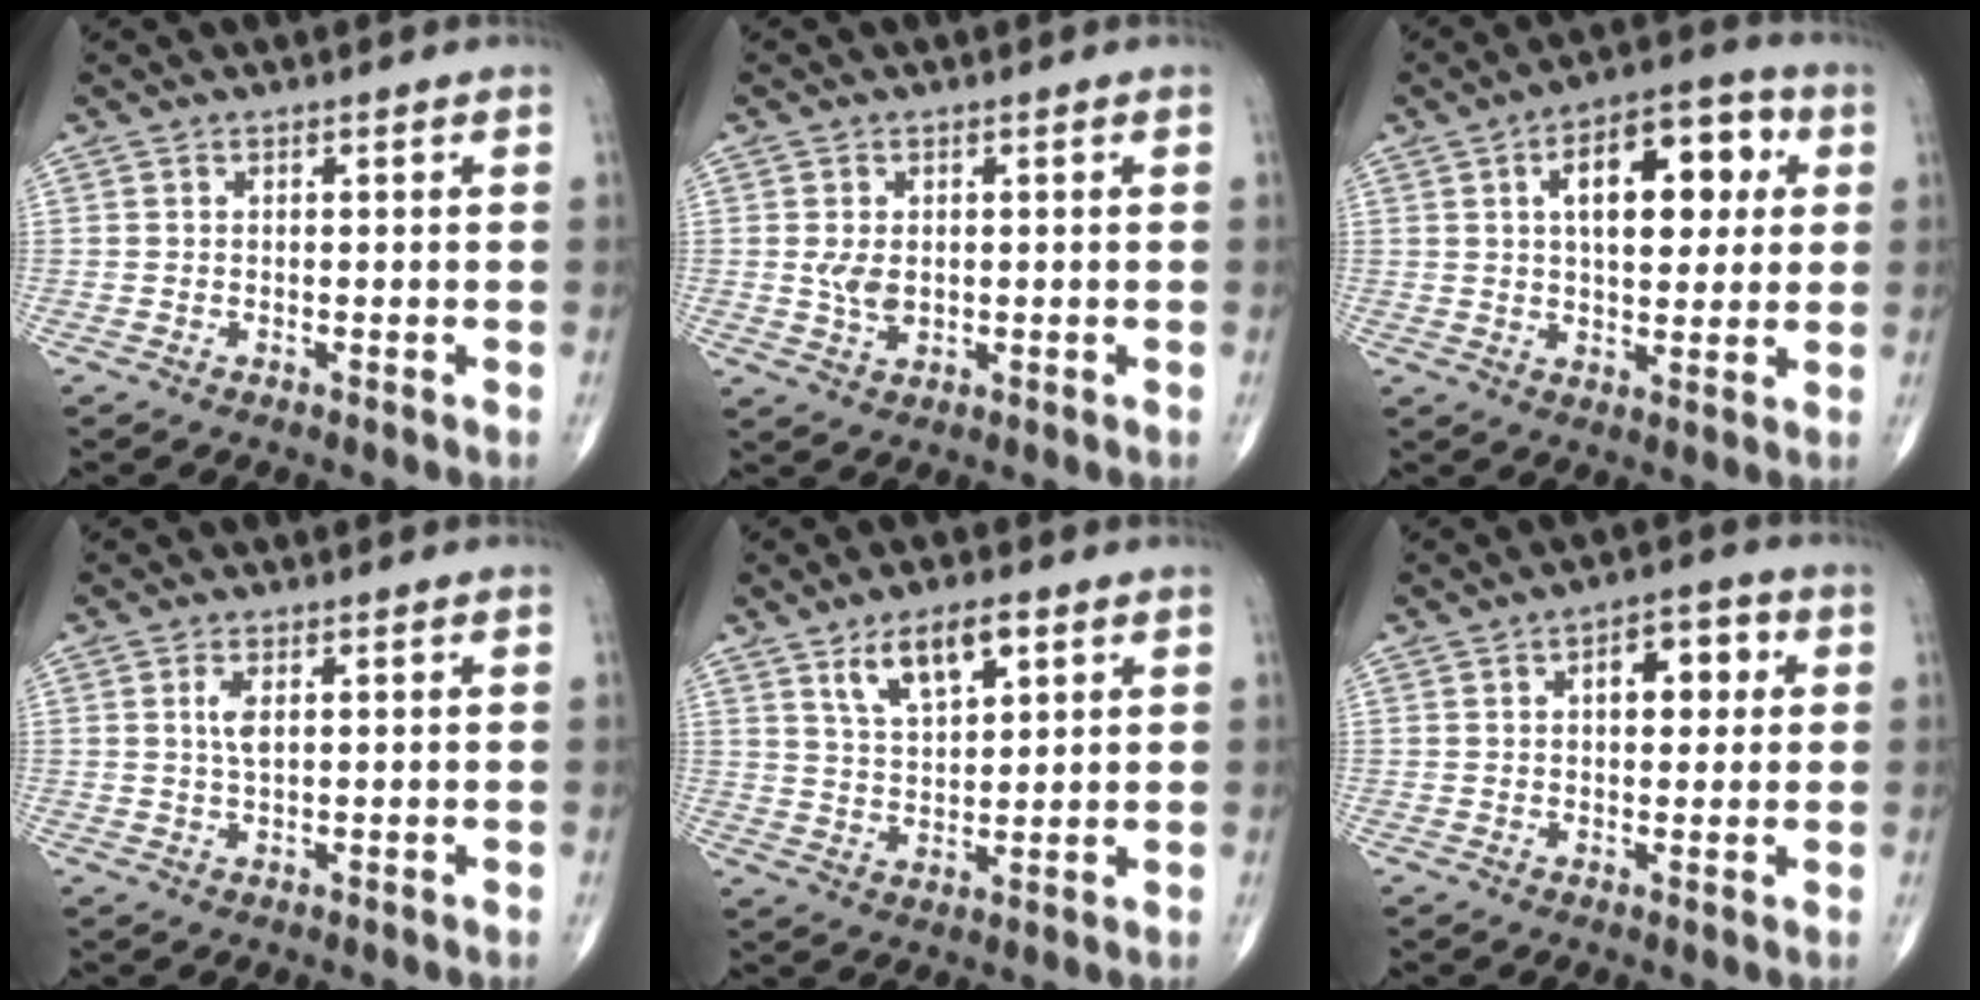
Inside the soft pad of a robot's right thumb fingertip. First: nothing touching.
{"total": 3.6, "force": [0.2, 2.3, 2.7], "torque": [-0.048, -0.006, 0.008]}
{"total": 15.3, "force": [4.0, 7.7, 12.7], "torque": [-0.156, 0.012, 0.055]}
{"total": 2.8, "force": [0.7, 1.2, 2.5], "torque": [-0.051, -0.002, 0.015]}
{"total": 8.9, "force": [4.7, 3.9, 6.5], "torque": [-0.101, -0.020, 0.087]}
{"total": 7.4, "force": [1.8, 4.1, 5.9], "torque": [-0.057, 0.011, 0.021]}